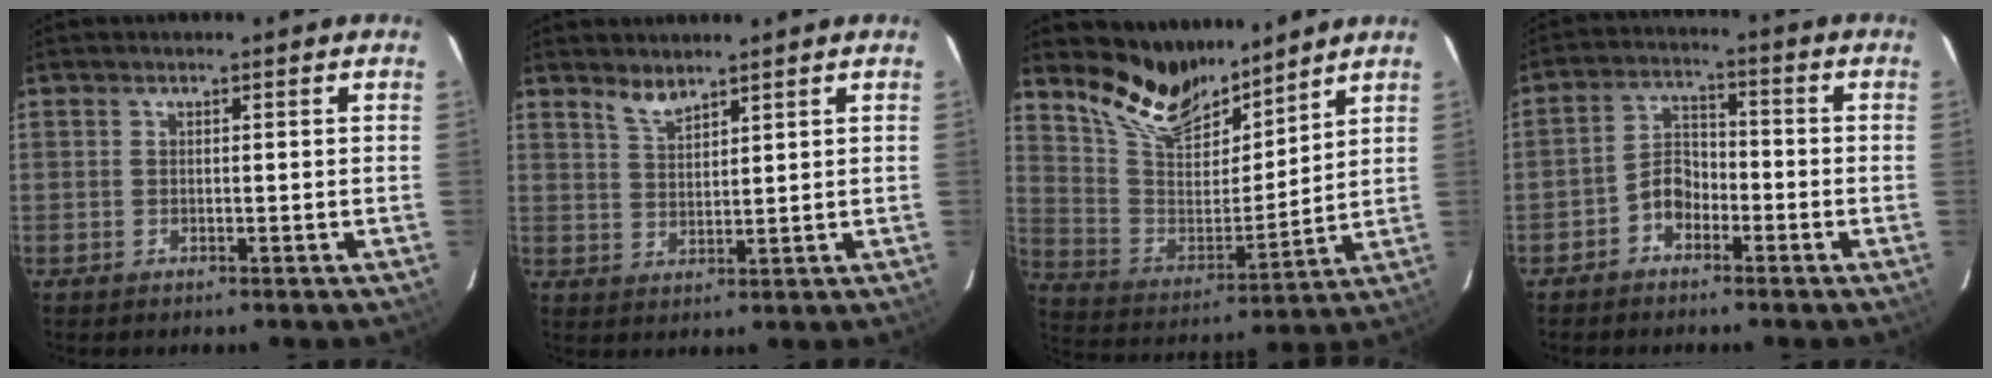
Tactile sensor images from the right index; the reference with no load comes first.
{"total": 3.4, "force": [3.0, 0.8, 1.4], "torque": [-0.027, 0.003, 0.059]}
{"total": 14.5, "force": [12.1, 5.5, 5.9], "torque": [-0.133, -0.001, 0.230]}
{"total": 5.1, "force": [-3.1, 3.4, 2.2], "torque": [-0.047, 0.017, -0.057]}